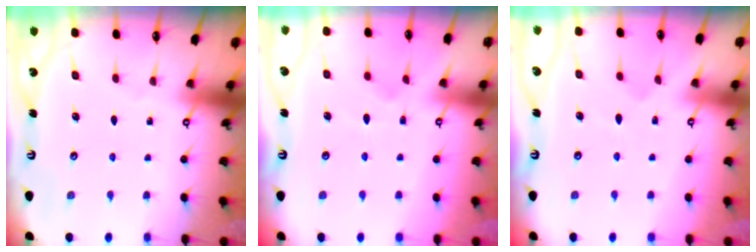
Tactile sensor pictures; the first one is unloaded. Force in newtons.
{"total": 1.5, "press": 0.9, "slide": 1.2}
{"total": 2.4, "press": 2.2, "slide": 1.1}